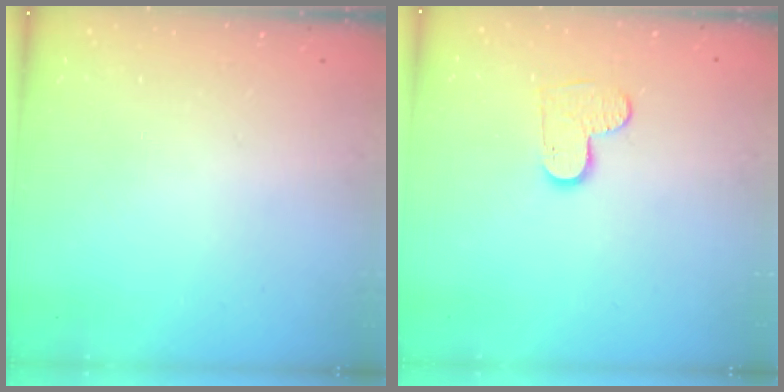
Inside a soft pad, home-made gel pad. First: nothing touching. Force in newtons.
{"total": 6.9, "press": 6.9, "slide": 0.5}